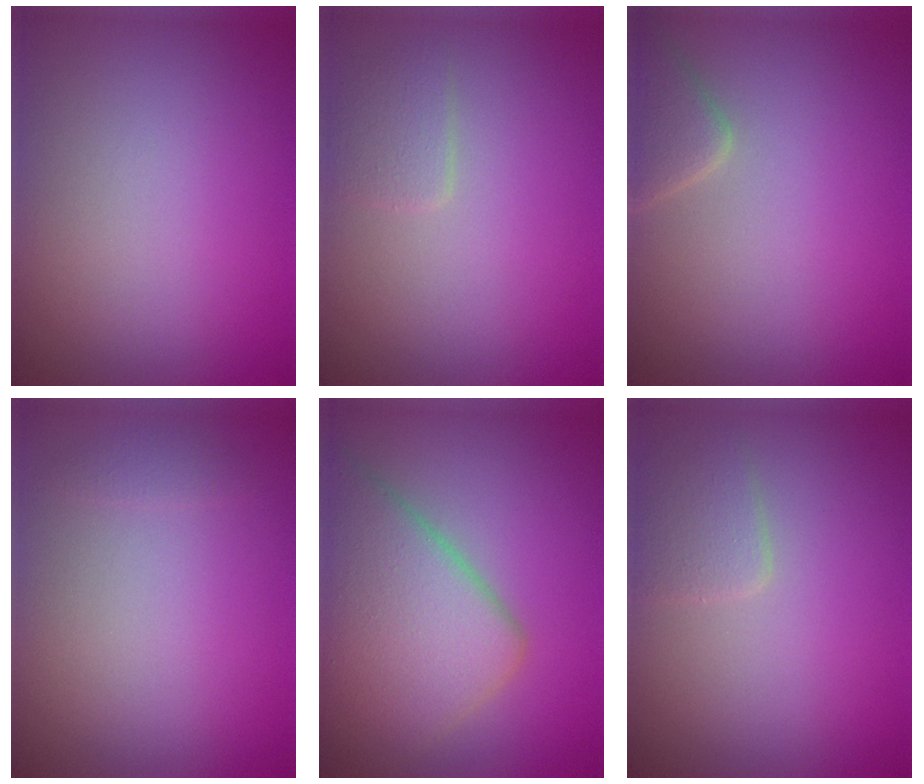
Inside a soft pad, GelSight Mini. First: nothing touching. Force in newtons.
{"total": 1.6, "press": 1.5, "slide": 0.2}
{"total": 2.7, "press": 2.7, "slide": 0.2}
{"total": 0.7, "press": 0.7, "slide": 0.0}
{"total": 8.3, "press": 8.3, "slide": 0.4}
{"total": 2.1, "press": 2.1, "slide": 0.1}